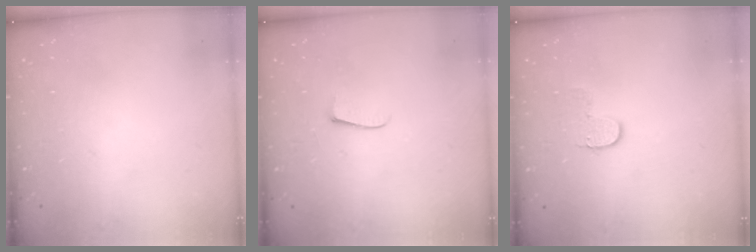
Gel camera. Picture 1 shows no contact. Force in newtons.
{"total": 4.7, "press": 4.6, "slide": 0.5}
{"total": 5.2, "press": 5.1, "slide": 0.6}